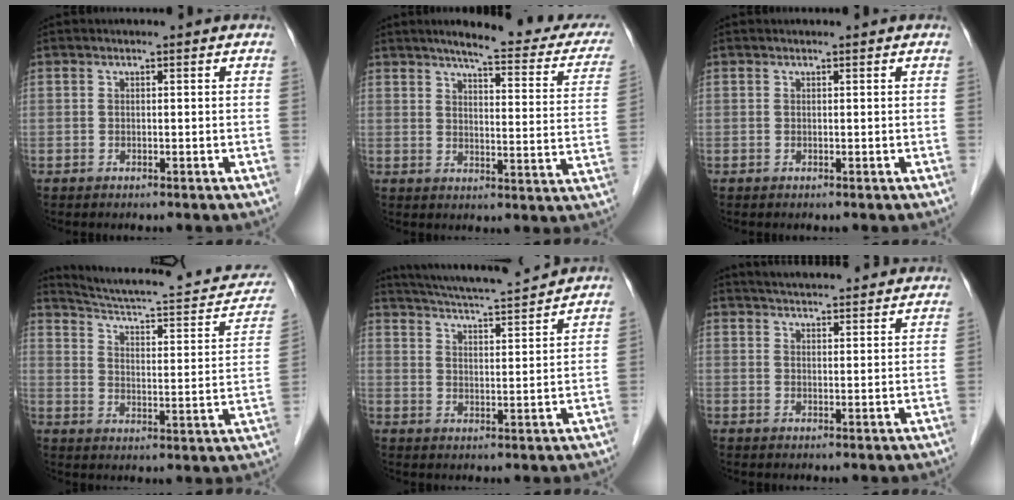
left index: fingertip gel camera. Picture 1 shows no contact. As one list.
[{"total": 19.3, "force": [16.4, 3.3, 9.6], "torque": [-0.100, -0.018, 0.182]}, {"total": 0.6, "force": [0.6, 0.0, 0.2], "torque": [-0.004, 0.008, 0.012]}, {"total": 22.2, "force": [20.5, 2.9, 8.0], "torque": [-0.102, -0.028, 0.271]}, {"total": 13.6, "force": [12.7, 0.2, 4.8], "torque": [-0.091, 0.012, 0.189]}, {"total": 14.1, "force": [13.1, 2.0, 4.8], "torque": [-0.069, 0.030, 0.173]}]